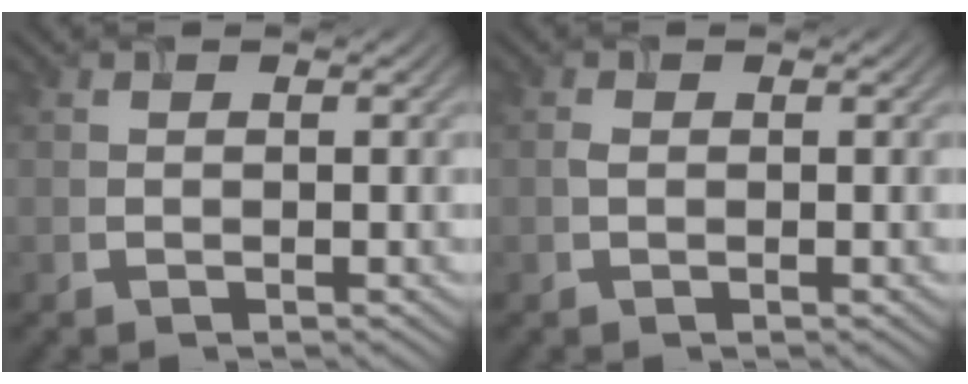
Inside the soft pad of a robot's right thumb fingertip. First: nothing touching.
{"total": 0.5, "force": [0.0, 0.3, 0.4], "torque": [-0.011, 0.001, 0.001]}